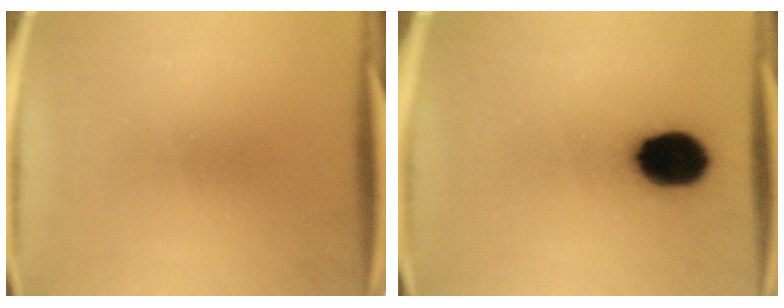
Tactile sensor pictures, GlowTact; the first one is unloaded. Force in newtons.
{"total": 13.8}